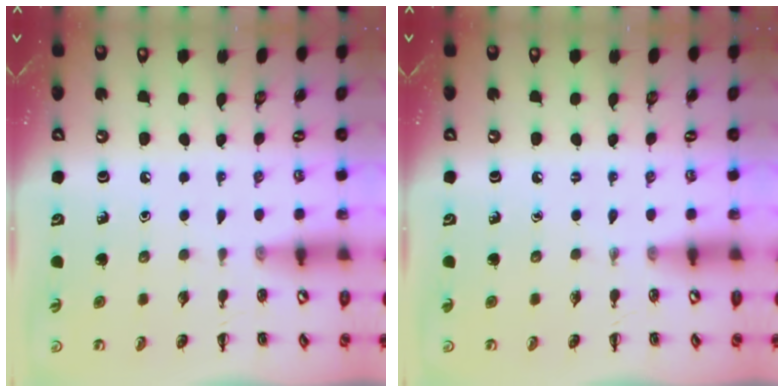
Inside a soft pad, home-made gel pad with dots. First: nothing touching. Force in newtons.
{"total": 0.0}